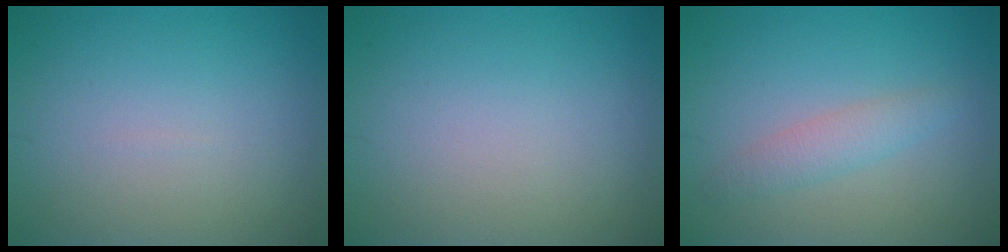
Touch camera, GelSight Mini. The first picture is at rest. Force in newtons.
{"total": 0.0}
{"total": 2.0, "press": 2.0, "slide": 0.0}